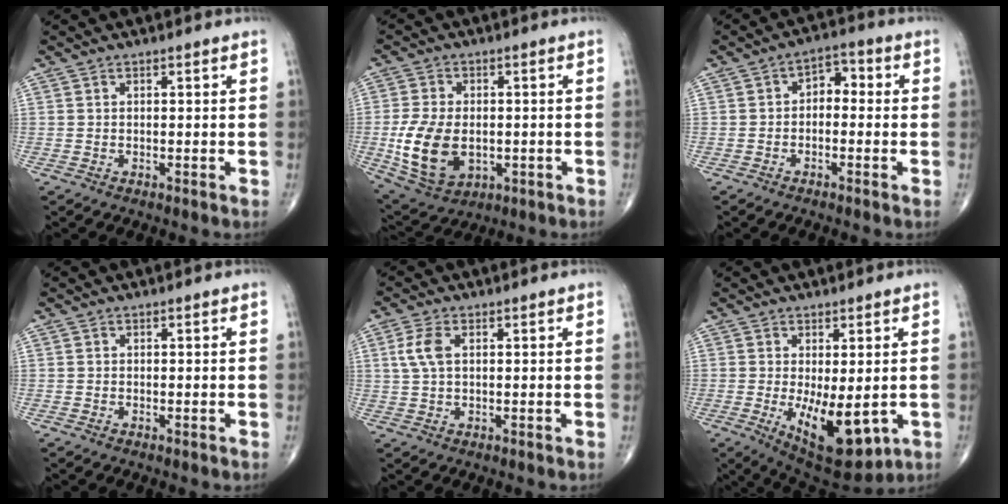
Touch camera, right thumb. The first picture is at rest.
{"total": 13.2, "force": [-2.0, 8.6, 9.8], "torque": [-0.180, -0.005, -0.020]}
{"total": 4.4, "force": [-0.3, 3.0, 3.3], "torque": [-0.031, 0.025, -0.019]}
{"total": 0.0}
{"total": 4.5, "force": [1.1, 2.4, 3.7], "torque": [-0.093, 0.008, 0.020]}
{"total": 12.2, "force": [-2.5, 5.1, 10.8], "torque": [-0.152, -0.024, -0.018]}